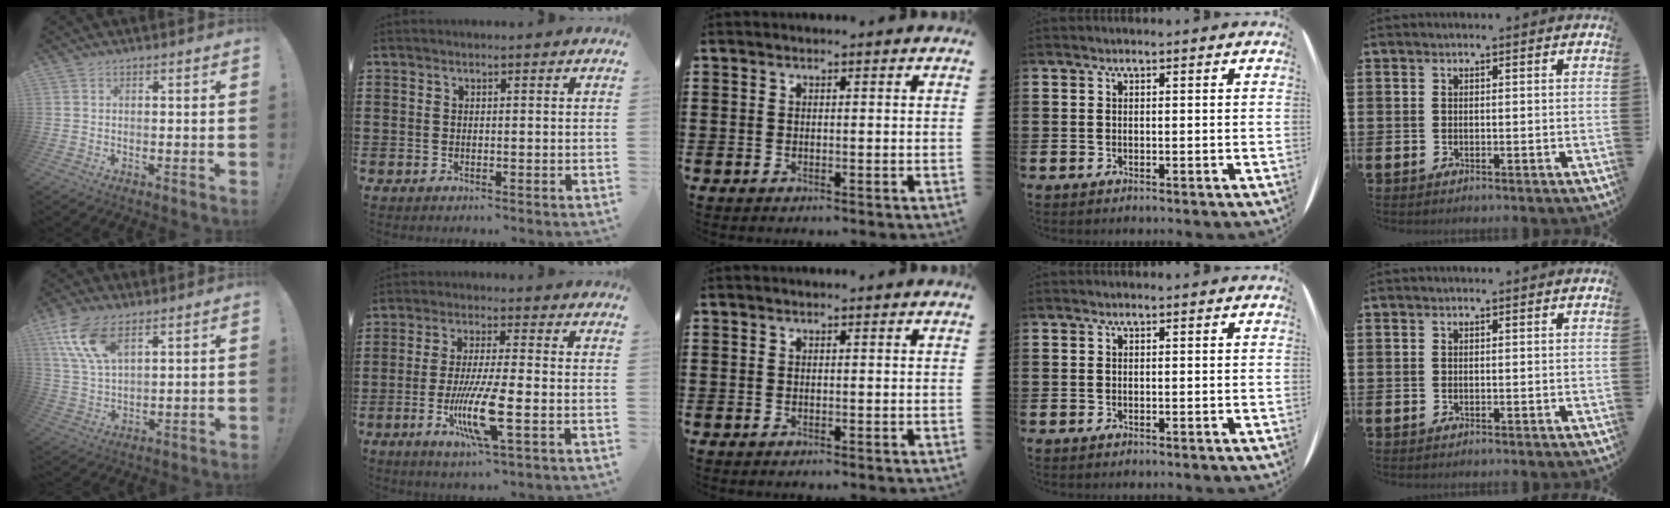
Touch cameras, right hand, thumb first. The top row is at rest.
{"thumb": {"total": 12.0, "force": [6.9, 5.9, 7.9], "torque": [-0.153, -0.017, 0.131]}, "index": {"total": 9.8, "force": [-3.2, 1.4, 9.2], "torque": [-0.182, -0.018, -0.059]}}